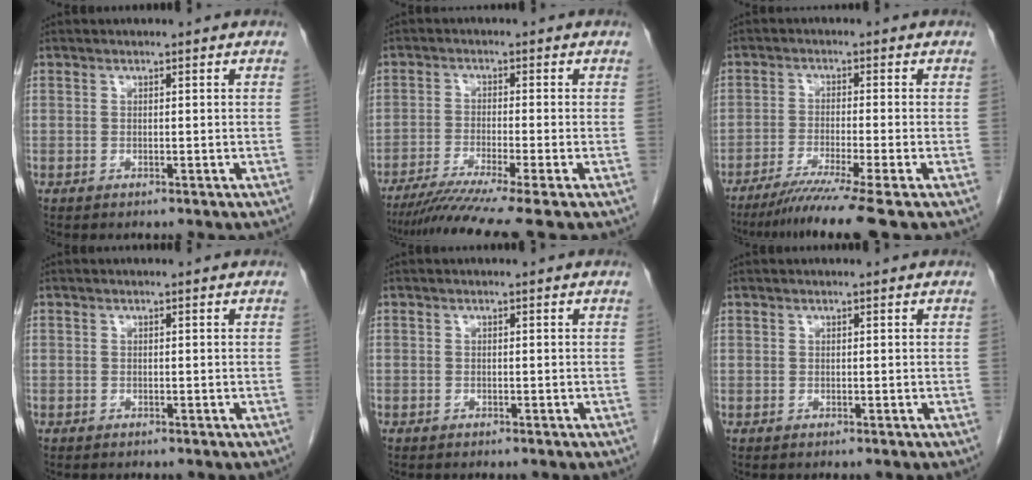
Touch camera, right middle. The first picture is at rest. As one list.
[{"total": 9.3, "force": [-7.4, -1.9, 5.4], "torque": [-0.076, -0.030, -0.119]}, {"total": 8.8, "force": [-6.7, -2.1, 5.3], "torque": [-0.075, -0.032, -0.109]}, {"total": 0.6, "force": [-0.5, 0.4, 0.1], "torque": [-0.004, 0.003, -0.008]}, {"total": 0.9, "force": [-0.7, 0.6, 0.1], "torque": [-0.006, 0.003, -0.011]}, {"total": 0.0}]